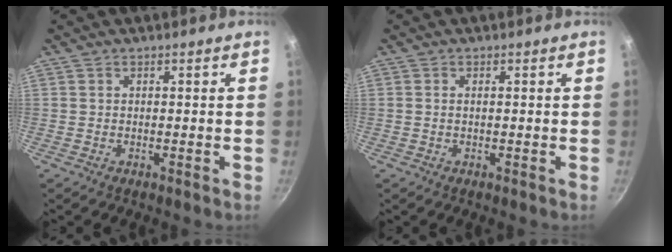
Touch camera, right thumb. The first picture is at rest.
{"total": 0.6, "force": [0.0, 0.2, 0.6], "torque": [-0.014, 0.002, -0.001]}